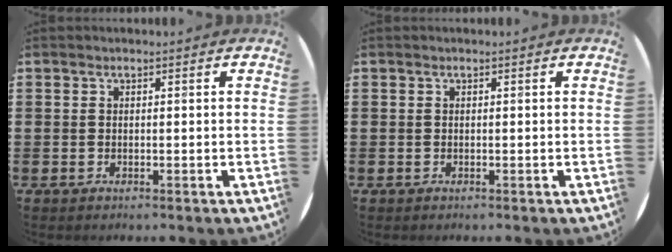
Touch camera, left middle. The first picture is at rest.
{"total": 0.0}